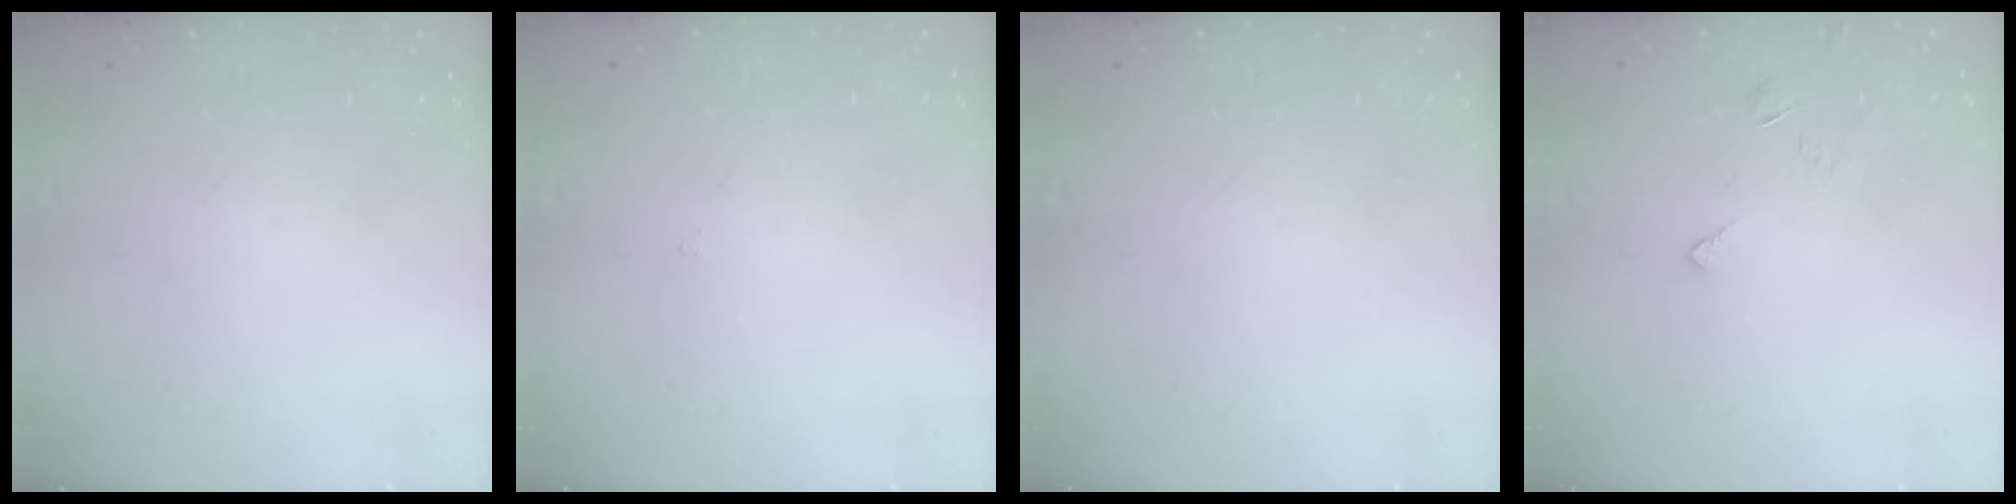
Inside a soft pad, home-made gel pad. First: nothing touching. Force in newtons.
{"total": 1.6, "press": 1.5, "slide": 0.4}
{"total": 0.0}
{"total": 2.9, "press": 2.8, "slide": 0.6}